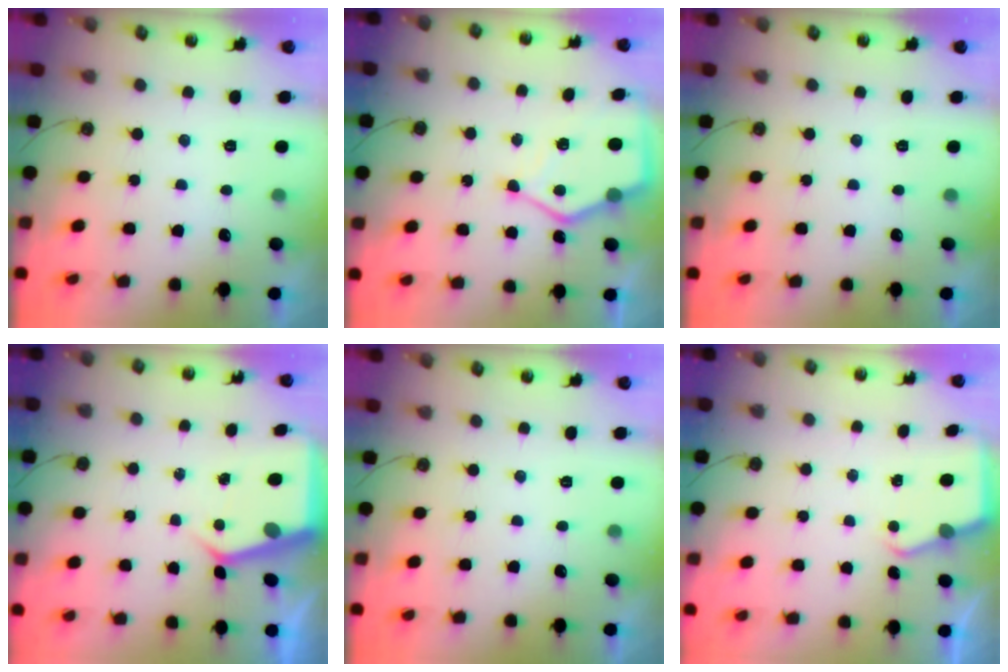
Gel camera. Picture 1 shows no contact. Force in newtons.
{"total": 9.5, "press": 9.4, "slide": 1.1}
{"total": 0.0}
{"total": 4.7, "press": 4.7, "slide": 0.4}
{"total": 0.0}
{"total": 2.8, "press": 2.8, "slide": 0.0}